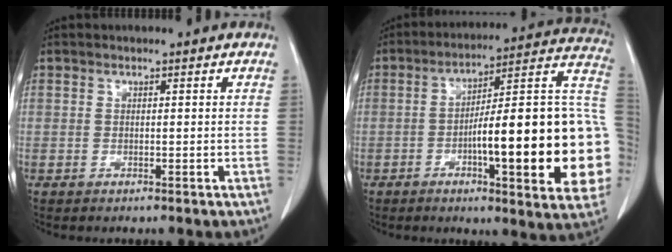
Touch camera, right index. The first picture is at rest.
{"total": 26.6, "force": [-4.5, 3.8, 26.0], "torque": [-0.266, 0.021, -0.064]}